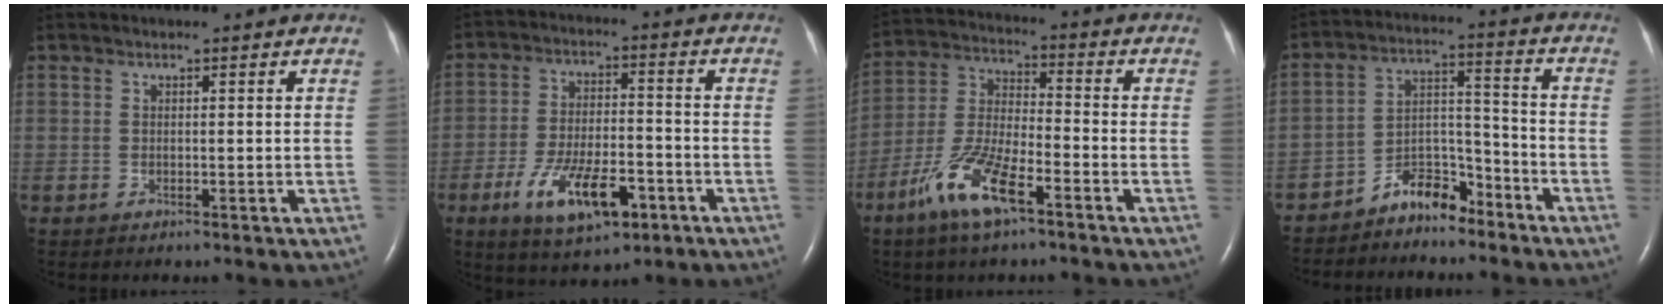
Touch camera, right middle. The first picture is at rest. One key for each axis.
{"total": 11.5, "fx": -5.5, "fy": 4.3, "fz": 9.1, "tx": -0.169, "ty": -0.003, "tz": -0.087}
{"total": 11.1, "fx": -6.5, "fy": 2.6, "fz": 8.7, "tx": -0.191, "ty": -0.008, "tz": -0.125}
{"total": 7.0, "fx": -6.0, "fy": 2.7, "fz": 2.5, "tx": -0.039, "ty": 0.027, "tz": -0.107}